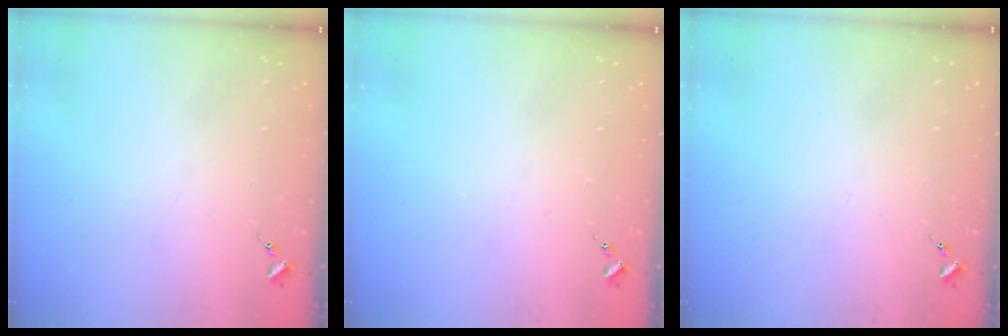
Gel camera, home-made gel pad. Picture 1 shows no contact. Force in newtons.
{"total": 0.0}
{"total": 0.0}